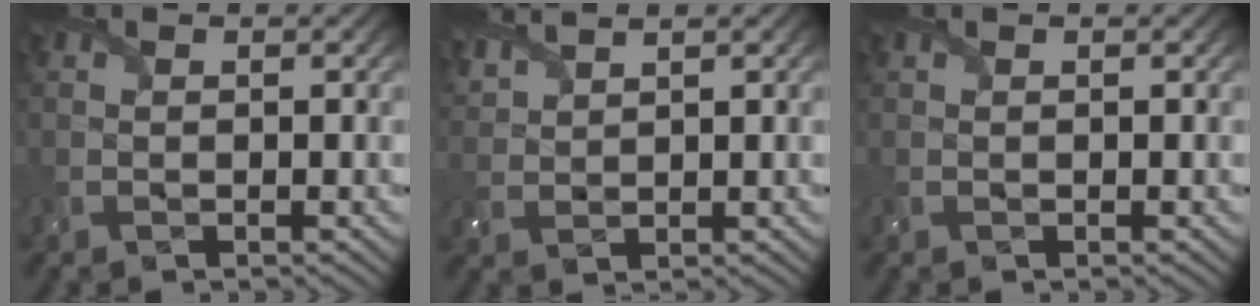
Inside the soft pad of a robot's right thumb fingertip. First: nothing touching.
{"total": 3.5, "force": [3.3, 0.6, 1.1], "torque": [-0.040, 0.012, 0.071]}
{"total": 0.0}